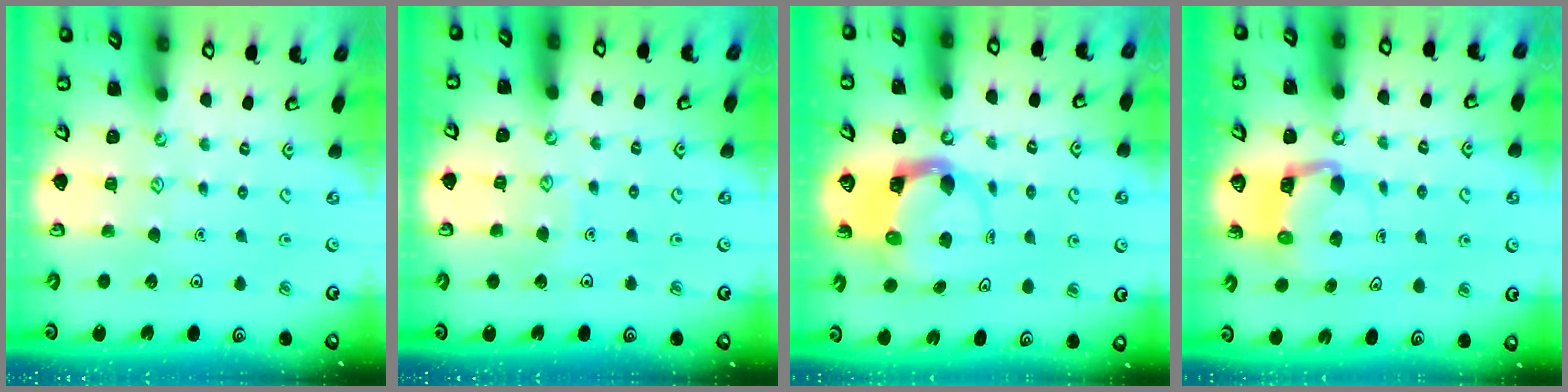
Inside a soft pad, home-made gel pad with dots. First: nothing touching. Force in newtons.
{"total": 4.7, "press": 4.7, "slide": 0.5}
{"total": 3.6, "press": 3.6, "slide": 0.6}
{"total": 4.8, "press": 4.8, "slide": 0.5}